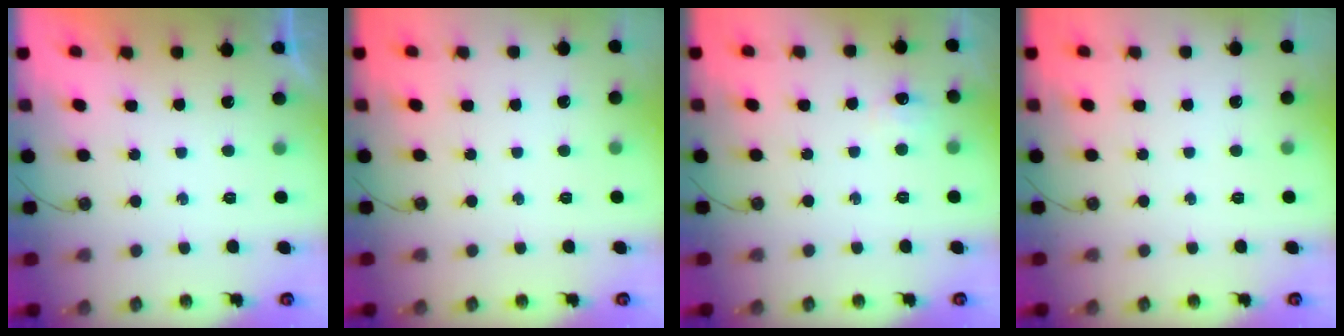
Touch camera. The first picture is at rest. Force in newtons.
{"total": 0.0}
{"total": 6.6, "press": 6.5, "slide": 0.8}
{"total": 0.0}